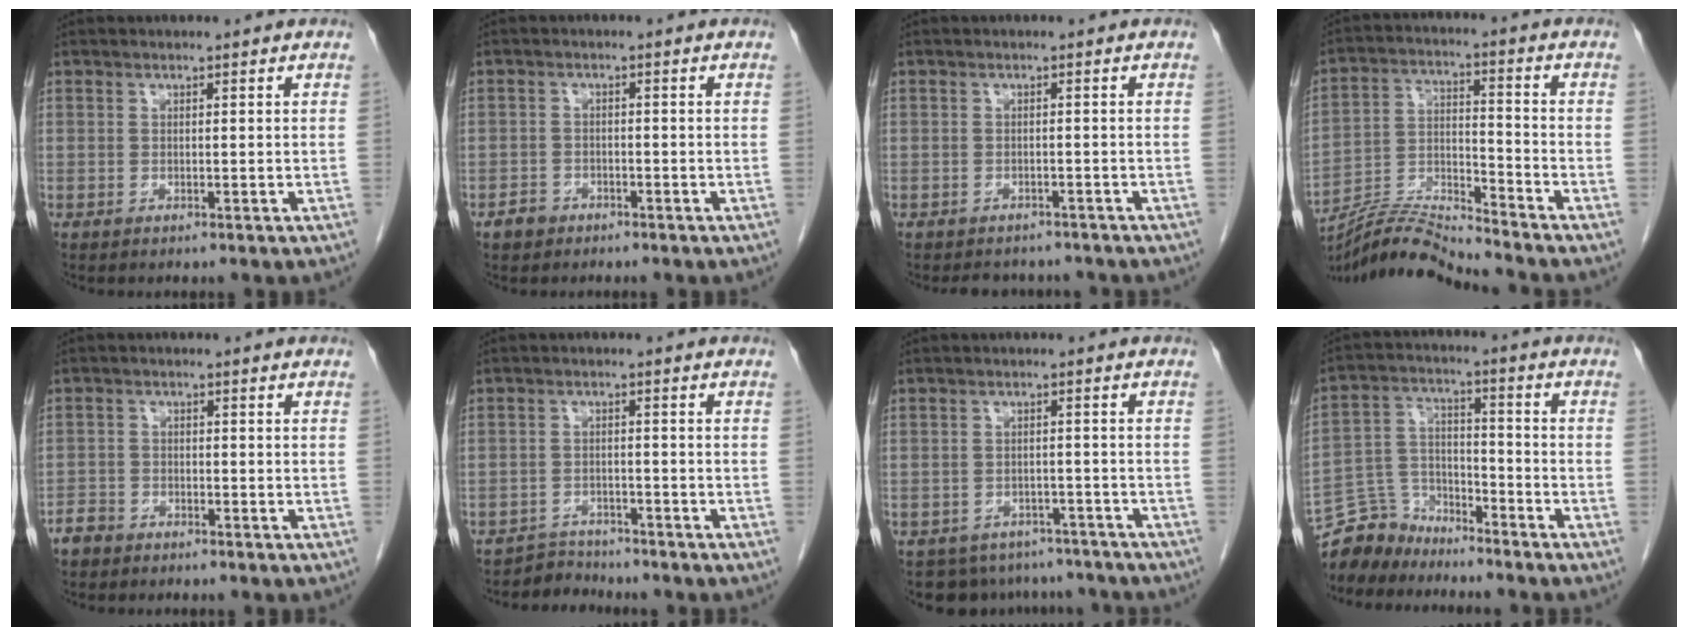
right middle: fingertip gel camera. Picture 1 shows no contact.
{"total": 2.2, "force": [-1.6, 1.5, 0.4], "torque": [-0.010, 0.006, -0.024]}
{"total": 4.6, "force": [-4.2, 1.8, 0.3], "torque": [-0.003, 0.000, -0.052]}
{"total": 9.4, "force": [-9.2, -1.4, 1.4], "torque": [-0.028, 0.012, -0.171]}
{"total": 2.5, "force": [-2.1, 1.3, 0.4], "torque": [-0.010, 0.004, -0.038]}
{"total": 3.1, "force": [-2.7, 0.6, -1.3], "torque": [0.029, -0.004, -0.046]}
{"total": 10.1, "force": [-9.1, 4.3, 0.5], "torque": [0.002, 0.020, -0.104]}
{"total": 8.2, "force": [-7.8, 2.8, -0.1], "torque": [-0.006, 0.018, -0.150]}